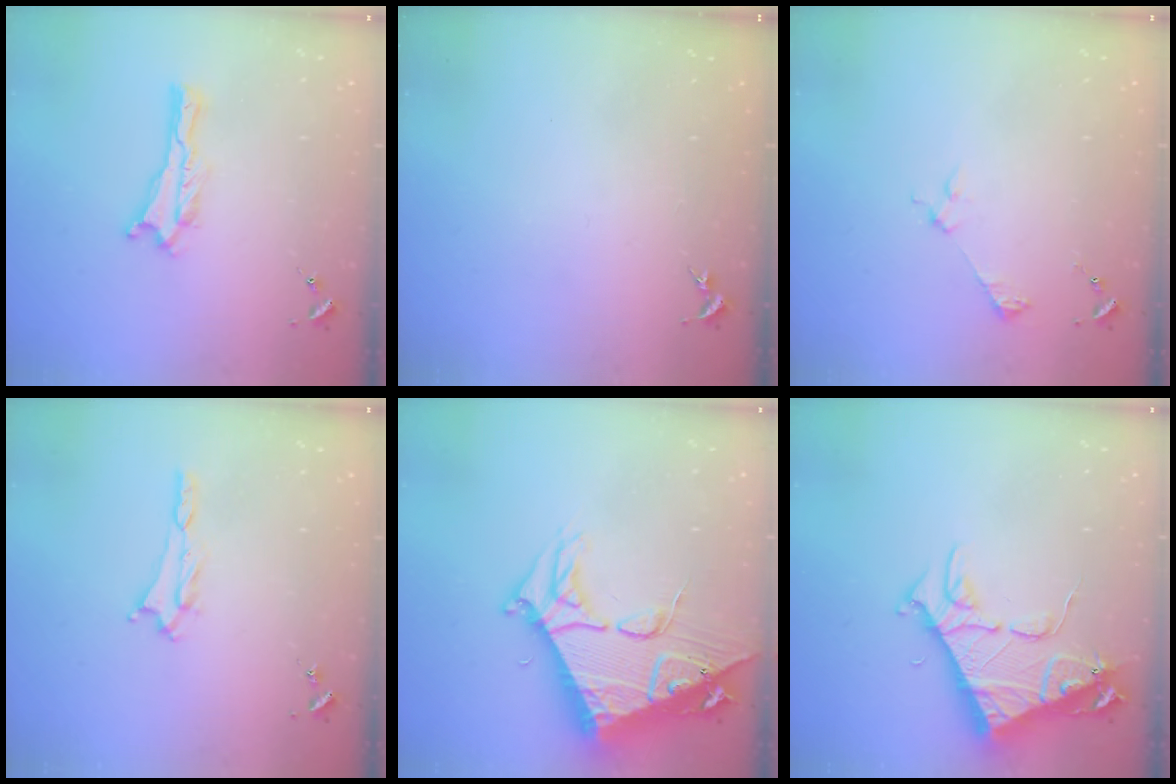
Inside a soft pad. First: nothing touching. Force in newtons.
{"total": 0.0}
{"total": 2.5, "press": 2.5, "slide": 0.2}
{"total": 1.3, "press": 1.3, "slide": 0.2}
{"total": 11.1, "press": 11.1, "slide": 1.3}
{"total": 7.9, "press": 7.9, "slide": 0.9}